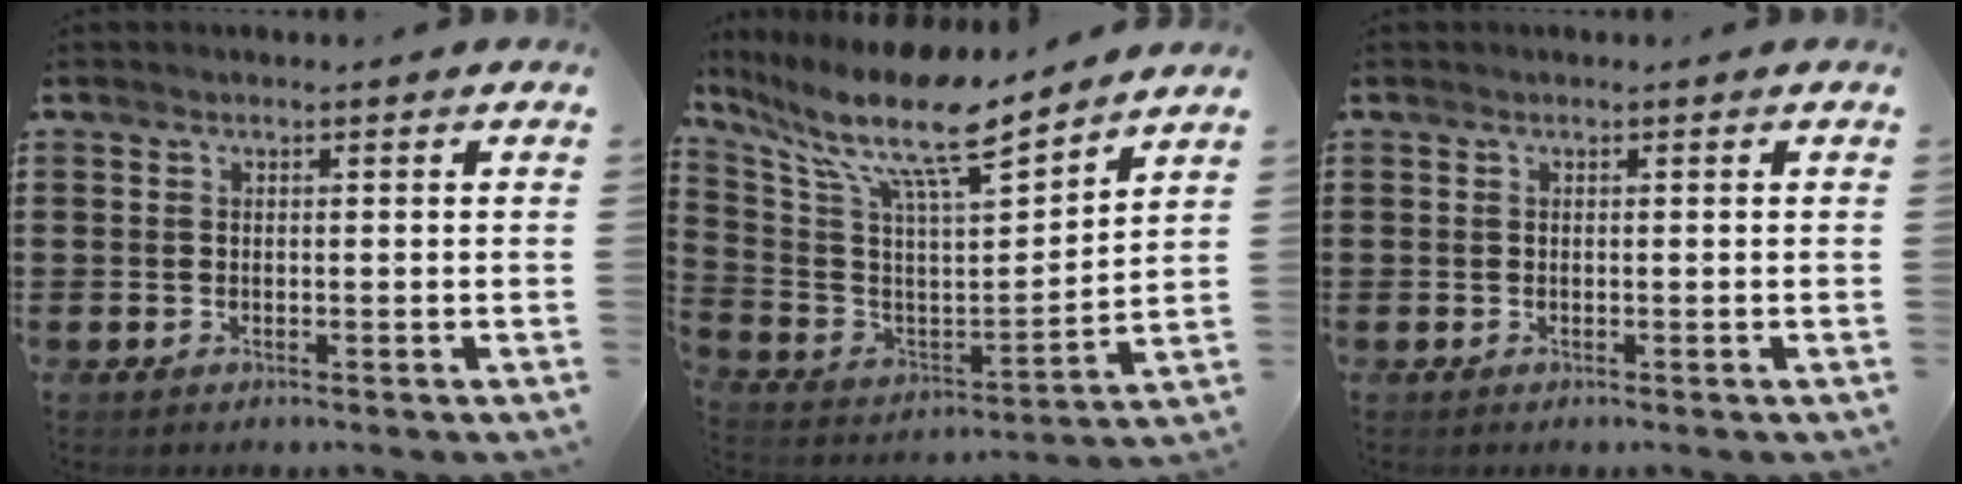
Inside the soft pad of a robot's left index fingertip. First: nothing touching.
{"total": 12.8, "force": [9.8, 2.0, 7.9], "torque": [-0.188, -0.073, 0.160]}
{"total": 0.0}